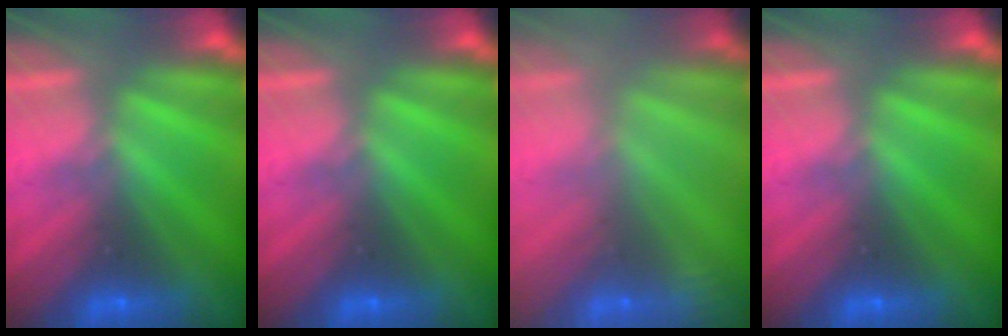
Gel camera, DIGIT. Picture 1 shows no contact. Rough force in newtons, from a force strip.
{"total": 0.0}
{"total": 2.4}
{"total": 0.0}